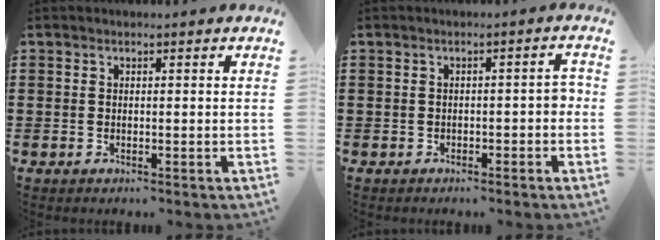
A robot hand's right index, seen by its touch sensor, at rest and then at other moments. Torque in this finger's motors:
{"motor_torque": [0.49, -0.09, 0.10, 0.02]}